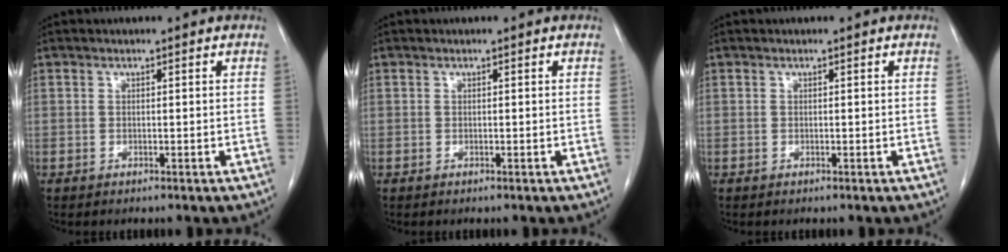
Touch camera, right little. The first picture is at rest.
{"total": 0.0}
{"total": 0.0}